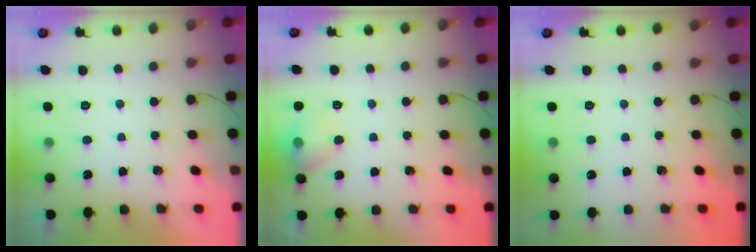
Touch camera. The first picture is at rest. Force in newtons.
{"total": 9.2, "press": 9.1, "slide": 1.4}
{"total": 0.0}